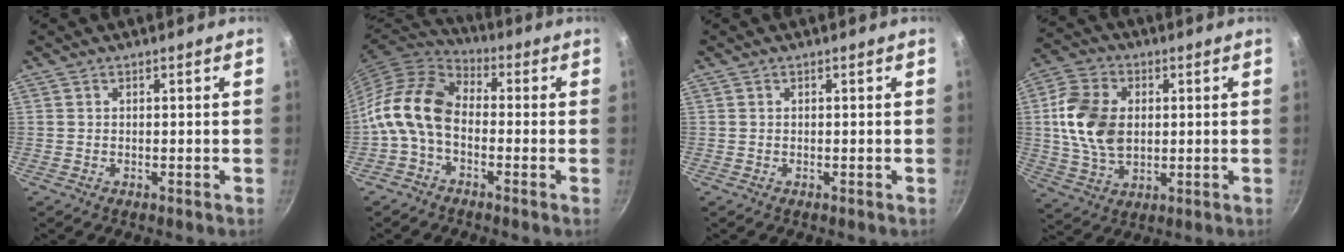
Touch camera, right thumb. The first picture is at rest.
{"total": 11.1, "force": [-2.3, 7.4, 8.0], "torque": [-0.145, 0.041, -0.067]}
{"total": 0.0}
{"total": 13.5, "force": [1.3, 9.4, 9.6], "torque": [-0.168, 0.000, 0.023]}